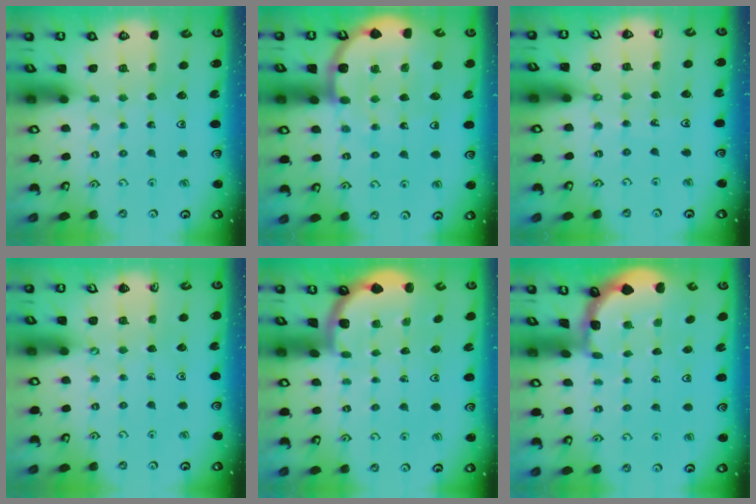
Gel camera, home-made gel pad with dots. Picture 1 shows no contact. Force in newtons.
{"total": 10.8, "press": 10.3, "slide": 3.3}
{"total": 3.4, "press": 3.2, "slide": 1.4}
{"total": 0.0}
{"total": 1.8, "press": 1.8, "slide": 0.2}
{"total": 1.5, "press": 1.5, "slide": 0.1}